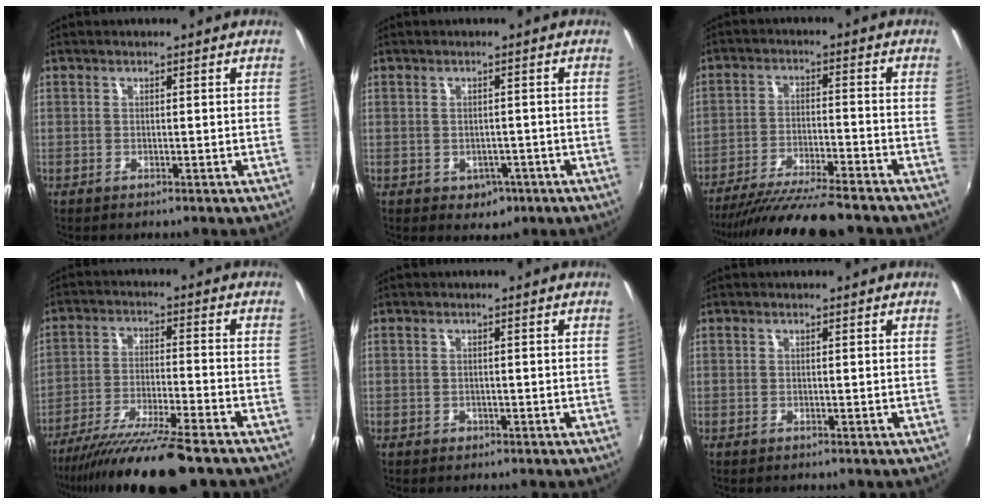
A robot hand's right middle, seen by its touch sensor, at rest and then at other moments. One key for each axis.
{"total": 3.7, "fx": -1.4, "fy": 3.1, "fz": 1.5, "tx": -0.033, "ty": -0.002, "tz": -0.009}
{"total": 15.4, "fx": -13.6, "fy": 1.3, "fz": 7.1, "tx": -0.147, "ty": -0.032, "tz": -0.219}
{"total": 15.3, "fx": -12.5, "fy": 0.7, "fz": 8.8, "tx": -0.177, "ty": -0.039, "tz": -0.213}
{"total": 1.0, "fx": -0.5, "fy": 0.8, "fz": 0.2, "tx": -0.003, "ty": -0.002, "tz": -0.006}
{"total": 0.0}